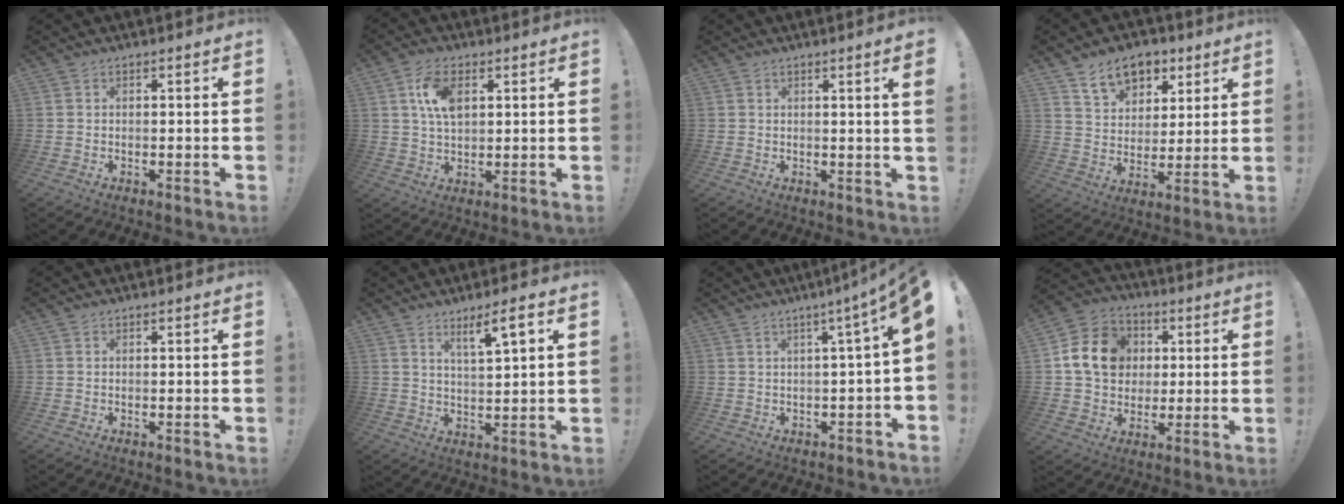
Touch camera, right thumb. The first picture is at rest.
{"total": 8.9, "force": [2.9, 5.0, 6.7], "torque": [-0.115, -0.002, 0.051]}
{"total": 2.9, "force": [1.0, -0.6, 2.6], "torque": [-0.042, -0.007, 0.015]}
{"total": 12.4, "force": [7.8, 8.3, 5.1], "torque": [-0.069, -0.041, 0.147]}
{"total": 0.0}
{"total": 6.5, "force": [3.9, 0.6, 5.2], "torque": [-0.075, -0.021, 0.058]}
{"total": 6.1, "force": [1.4, -0.6, 5.9], "torque": [-0.079, -0.027, 0.018]}
{"total": 15.1, "force": [2.7, 12.7, 7.6], "torque": [-0.107, 0.006, 0.058]}